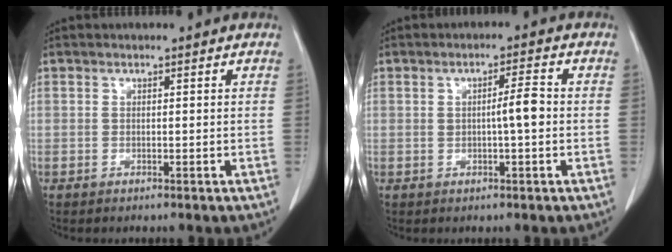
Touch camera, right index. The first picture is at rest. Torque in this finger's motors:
{"motor_torque": [0.14, 0.03, 0.10, 0.03]}